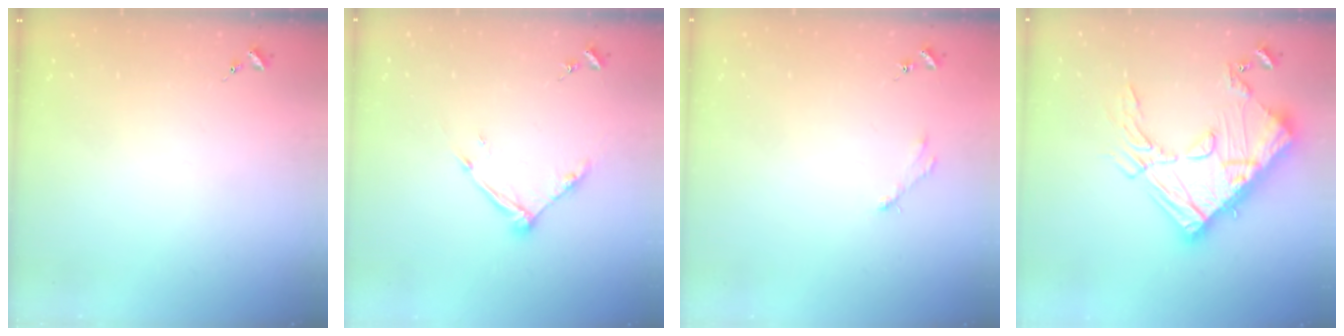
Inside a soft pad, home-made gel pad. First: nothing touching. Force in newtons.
{"total": 9.3, "press": 9.3, "slide": 0.4}
{"total": 2.5, "press": 2.5, "slide": 0.3}
{"total": 24.8, "press": 24.7, "slide": 2.3}